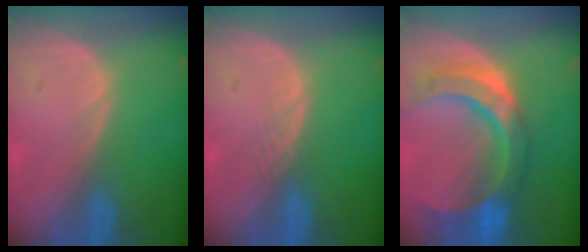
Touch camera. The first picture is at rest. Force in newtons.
{"total": 1.3, "press": 1.2, "slide": 0.1}
{"total": 11.5, "press": 9.8, "slide": 6.1}